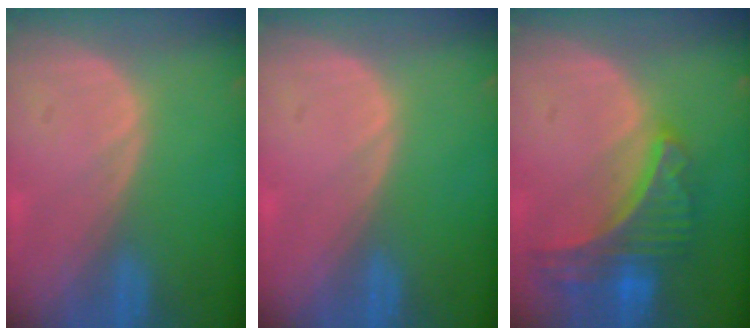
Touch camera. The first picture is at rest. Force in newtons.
{"total": 0.0}
{"total": 8.9, "press": 7.8, "slide": 4.3}